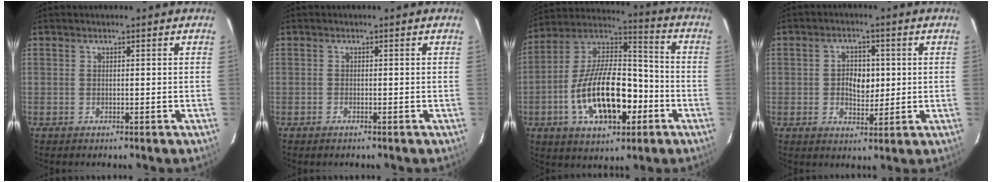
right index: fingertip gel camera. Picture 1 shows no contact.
{"total": 0.6, "force": [-0.5, 0.2, 0.3], "torque": [-0.006, -0.001, -0.009]}
{"total": 20.2, "force": [-6.5, 9.6, 16.5], "torque": [-0.315, 0.012, -0.107]}
{"total": 5.5, "force": [0.2, 3.7, 4.0], "torque": [-0.071, 0.007, 0.004]}